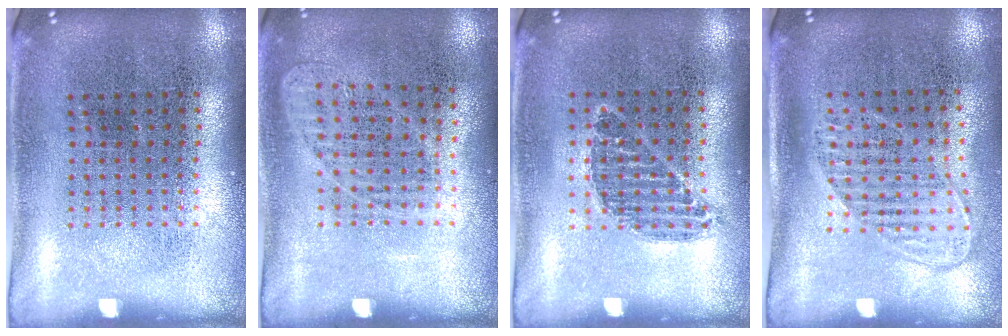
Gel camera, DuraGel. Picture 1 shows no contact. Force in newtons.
{"total": 0.9, "press": 0.9, "slide": 0.3}
{"total": 0.8, "press": 0.7, "slide": 0.4}
{"total": 1.5, "press": 1.2, "slide": 0.8}